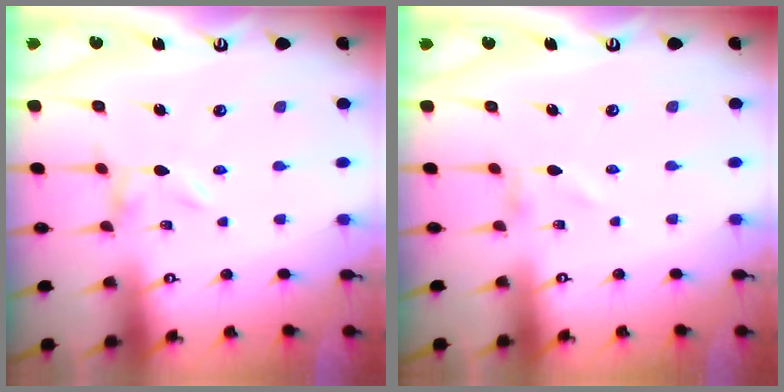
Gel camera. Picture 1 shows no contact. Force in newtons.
{"total": 0.6, "press": 0.6, "slide": 0.1}